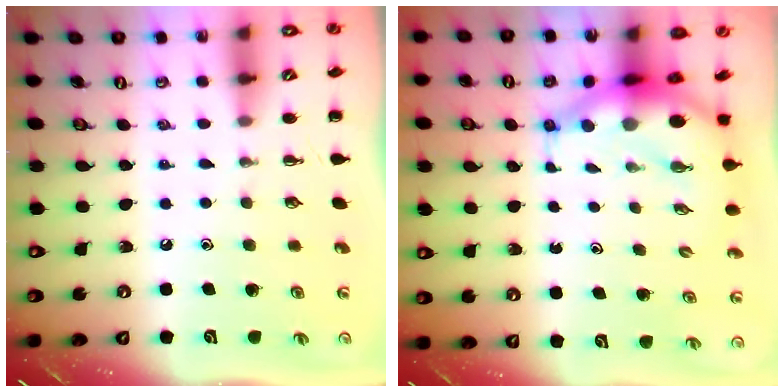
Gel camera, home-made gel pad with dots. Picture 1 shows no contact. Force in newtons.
{"total": 7.5, "press": 7.3, "slide": 1.9}